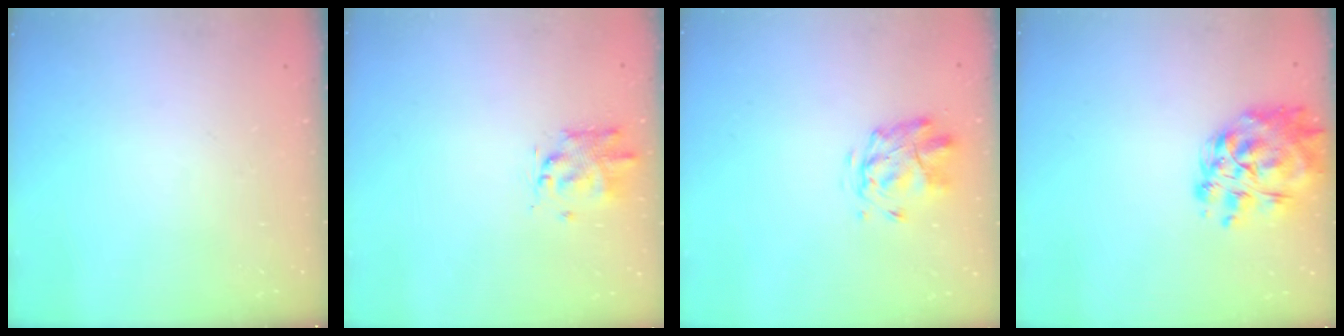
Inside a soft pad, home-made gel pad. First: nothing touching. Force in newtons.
{"total": 2.6, "press": 2.5, "slide": 0.9}
{"total": 2.8, "press": 2.4, "slide": 1.3}
{"total": 13.2, "press": 12.5, "slide": 4.2}